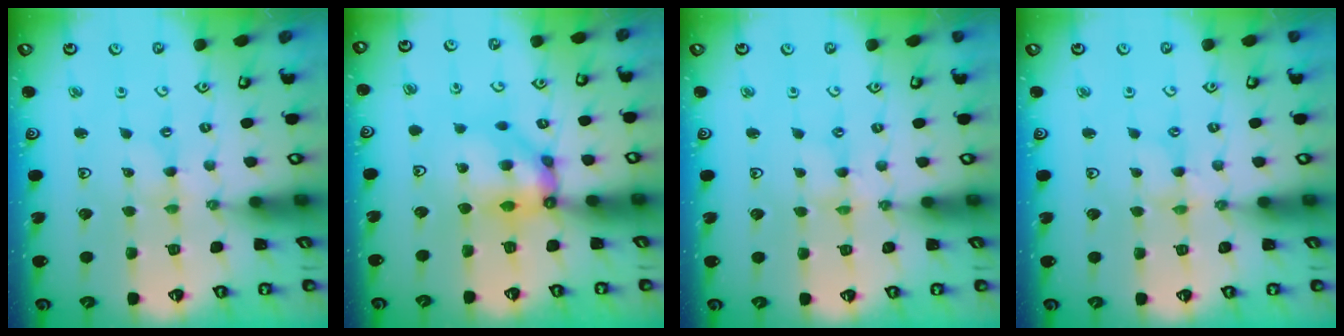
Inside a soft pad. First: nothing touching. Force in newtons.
{"total": 8.8, "press": 8.8, "slide": 0.7}
{"total": 0.0}
{"total": 1.5, "press": 1.5, "slide": 0.2}